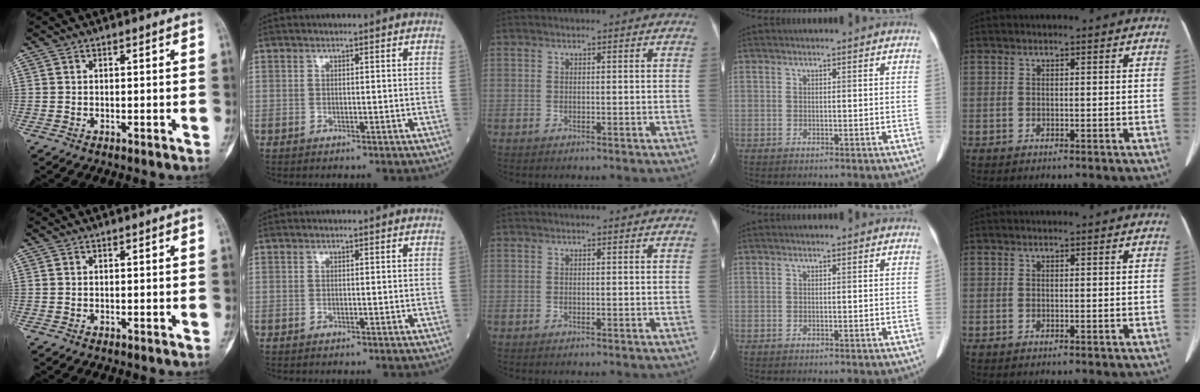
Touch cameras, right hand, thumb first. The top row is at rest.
{}